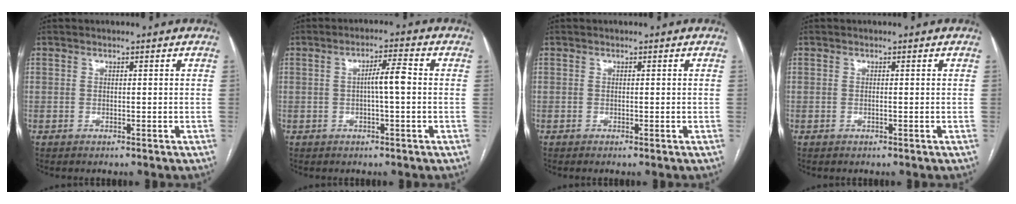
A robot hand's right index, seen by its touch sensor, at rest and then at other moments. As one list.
[{"total": 3.9, "force": [-0.2, 0.3, 3.9], "torque": [-0.067, 0.008, -0.001]}, {"total": 0.5, "force": [-0.4, -0.1, 0.3], "torque": [-0.009, 0.000, -0.006]}, {"total": 0.0}]